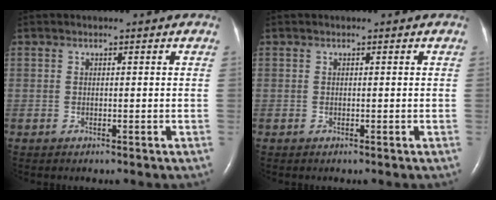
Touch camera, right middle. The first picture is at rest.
{"total": 0.0}